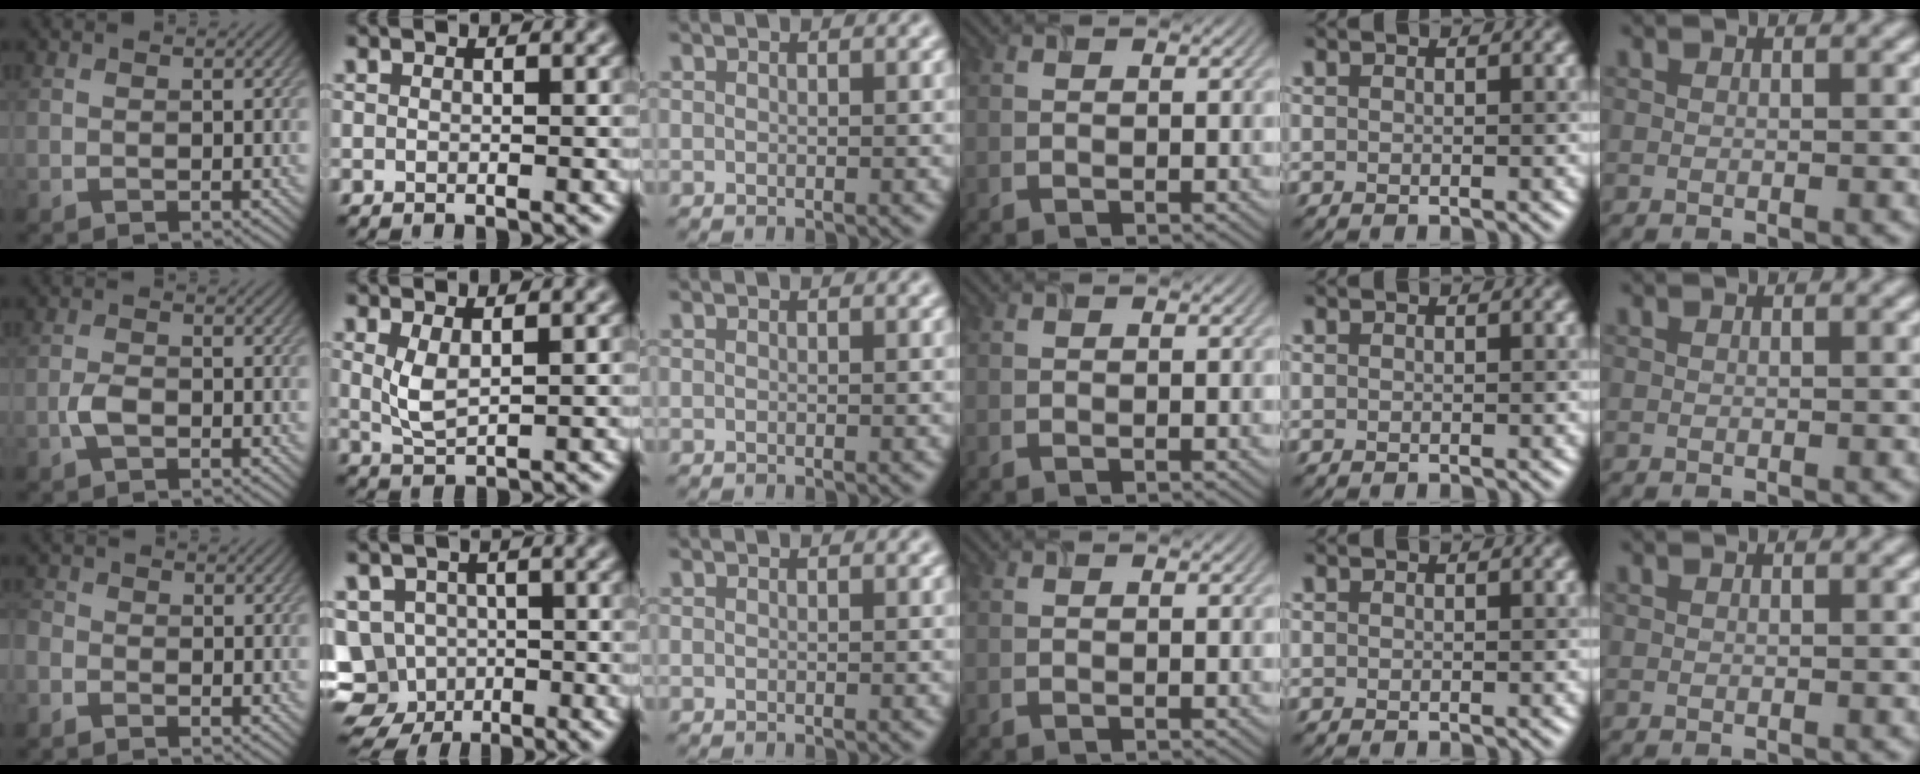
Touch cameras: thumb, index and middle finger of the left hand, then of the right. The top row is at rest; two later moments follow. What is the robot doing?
{"motion": "insert", "object": "airpods case & airpods"}